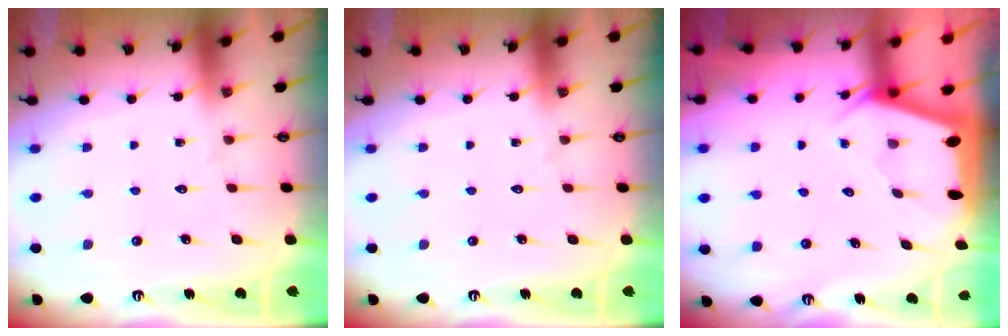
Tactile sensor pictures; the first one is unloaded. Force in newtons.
{"total": 0.0}
{"total": 2.0, "press": 2.0, "slide": 0.3}